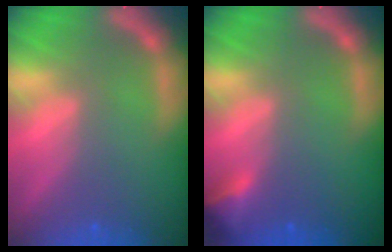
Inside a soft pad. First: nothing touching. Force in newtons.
{"total": 2.4}